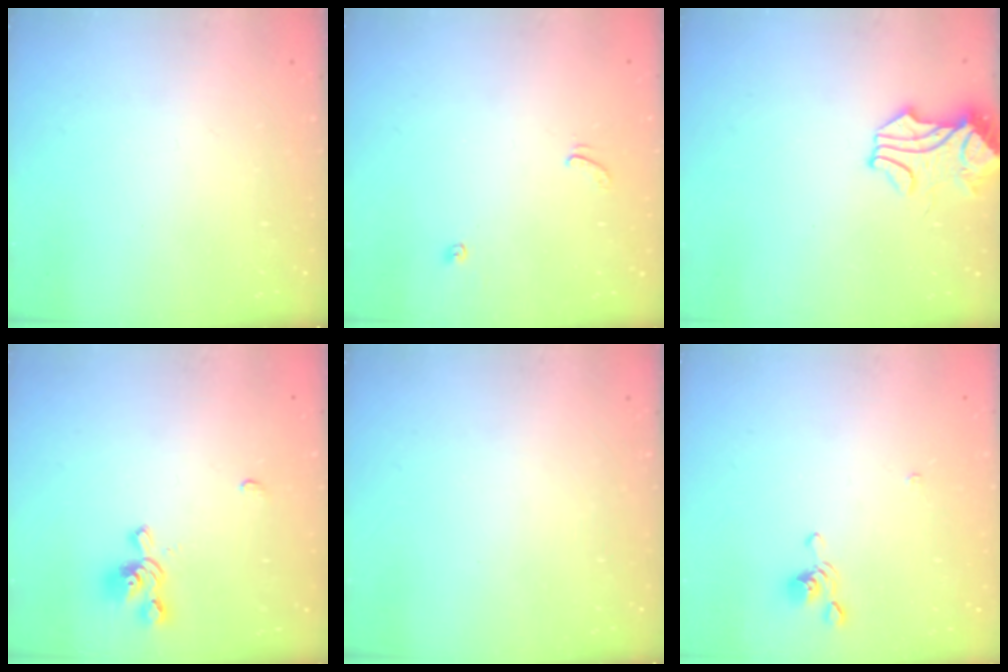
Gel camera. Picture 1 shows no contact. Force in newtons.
{"total": 3.6, "press": 3.6, "slide": 0.3}
{"total": 1.8, "press": 1.7, "slide": 0.5}
{"total": 1.4, "press": 0.9, "slide": 1.1}
{"total": 0.0}
{"total": 3.7, "press": 3.6, "slide": 0.7}